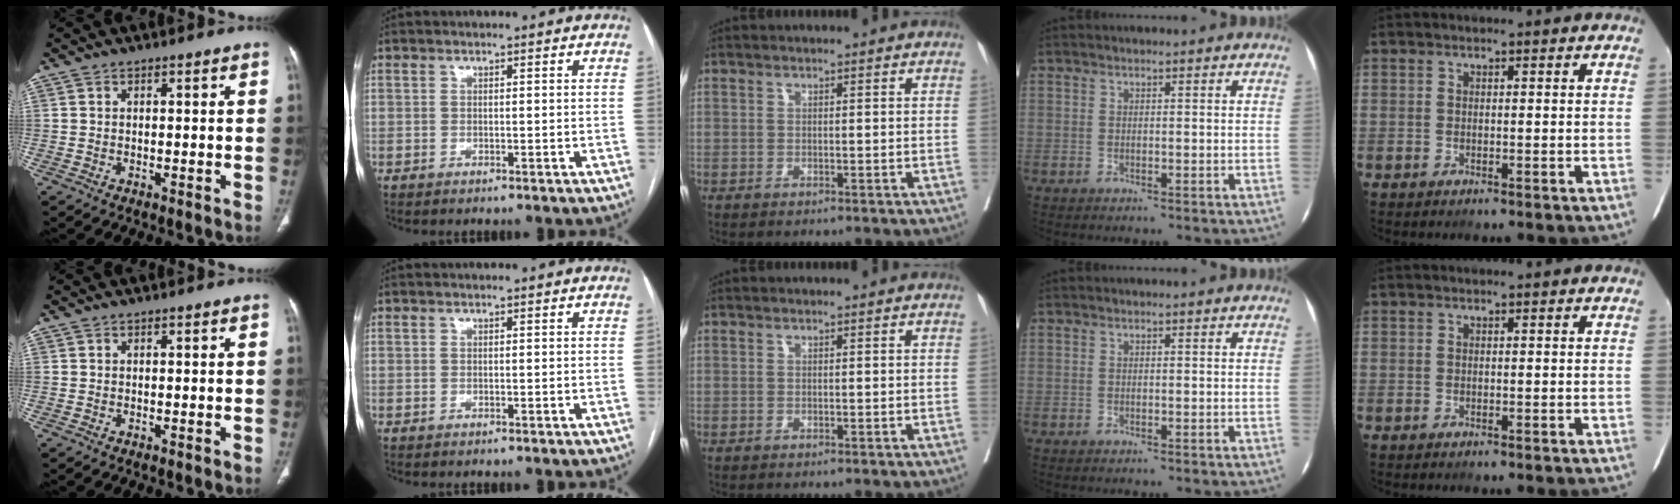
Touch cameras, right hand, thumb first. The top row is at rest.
{}